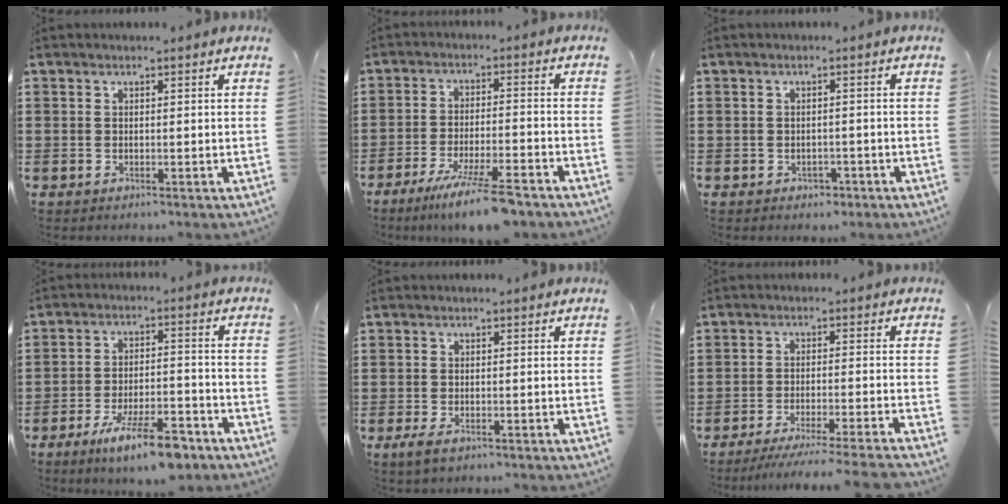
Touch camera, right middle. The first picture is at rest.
{"total": 8.4, "force": [-6.6, 0.3, 5.2], "torque": [-0.095, -0.011, -0.119]}
{"total": 1.0, "force": [-0.8, 0.7, 0.1], "torque": [-0.009, -0.002, -0.018]}
{"total": 9.6, "force": [-7.3, 1.8, 6.0], "torque": [-0.107, 0.007, -0.133]}
{"total": 1.9, "force": [-1.2, 0.8, 1.2], "torque": [-0.031, -0.004, -0.025]}
{"total": 5.0, "force": [-4.5, -0.4, 2.2], "torque": [-0.036, -0.016, -0.082]}